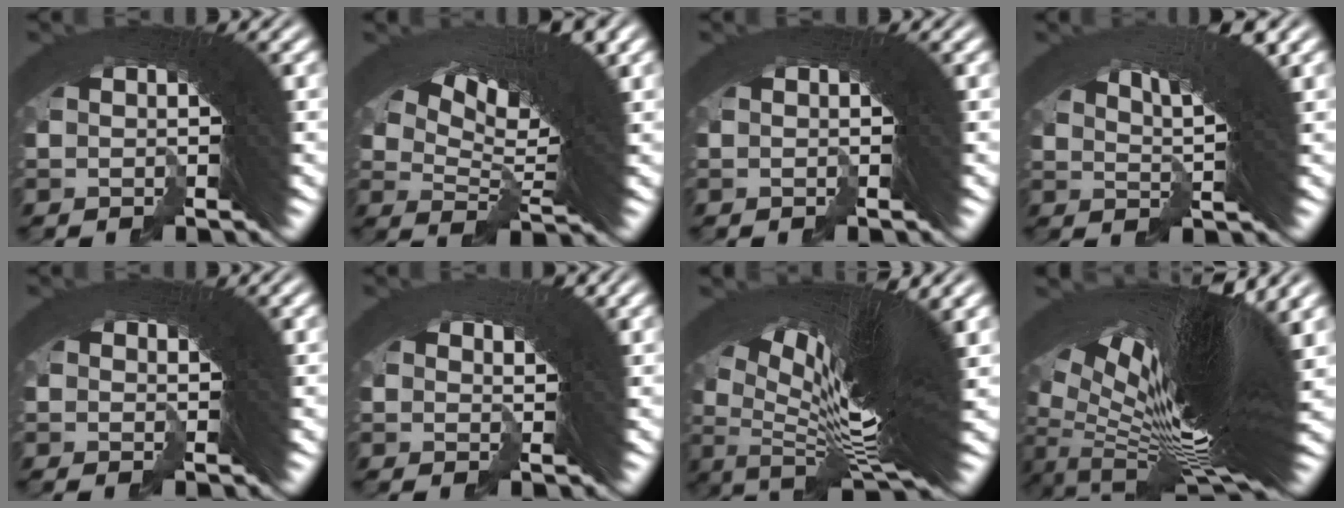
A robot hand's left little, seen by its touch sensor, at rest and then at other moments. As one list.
[{"total": 9.1, "force": [4.5, 2.7, 7.5], "torque": [-0.121, 0.017, 0.074]}, {"total": 0.0}, {"total": 7.0, "force": [3.3, 0.6, 6.2], "torque": [-0.085, 0.028, 0.049]}, {"total": 0.7, "force": [-0.1, -0.3, 0.6], "torque": [-0.002, -0.002, -0.001]}, {"total": 1.6, "force": [0.5, -0.1, 1.5], "torque": [-0.010, 0.001, 0.007]}, {"total": 15.0, "force": [2.0, 3.6, 14.4], "torque": [-0.214, 0.017, 0.034]}, {"total": 19.8, "force": [0.4, 6.3, 18.8], "torque": [-0.302, -0.015, 0.028]}]